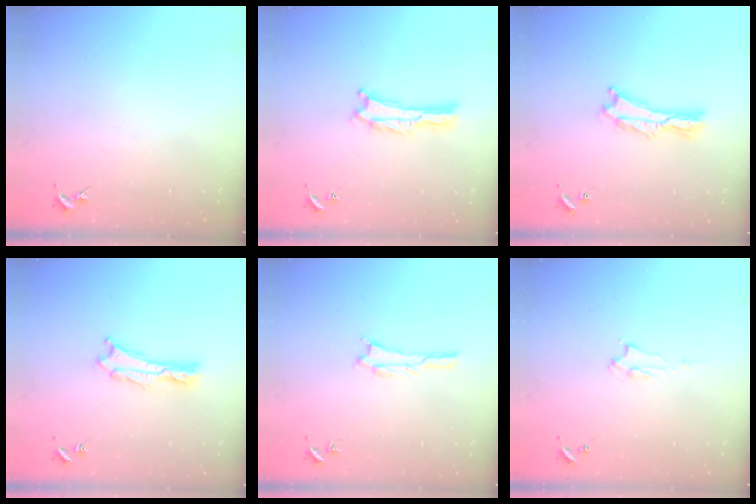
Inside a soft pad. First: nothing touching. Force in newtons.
{"total": 0.0}
{"total": 1.4, "press": 1.4, "slide": 0.3}
{"total": 1.1, "press": 1.1, "slide": 0.2}
{"total": 1.1, "press": 1.1, "slide": 0.1}
{"total": 2.0, "press": 2.0, "slide": 0.2}